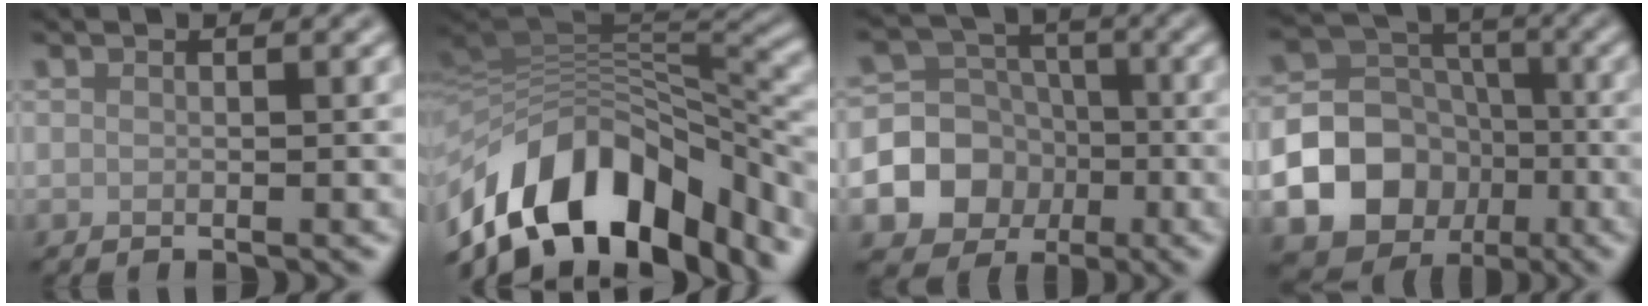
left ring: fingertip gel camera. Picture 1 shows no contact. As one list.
[{"total": 13.5, "force": [-7.1, 7.5, 8.7], "torque": [-0.155, 0.014, -0.122]}, {"total": 12.1, "force": [-4.3, 11.0, 2.6], "torque": [-0.067, -0.036, -0.080]}, {"total": 18.8, "force": [-7.7, 16.4, 5.1], "torque": [-0.111, -0.064, -0.139]}]